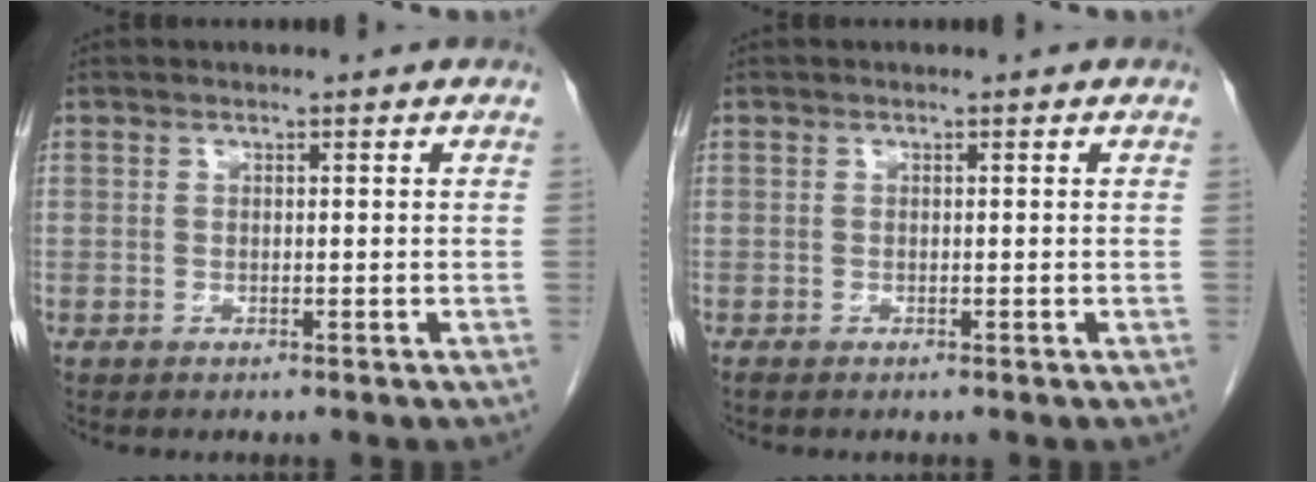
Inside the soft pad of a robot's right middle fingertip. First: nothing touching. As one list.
[{"total": 0.0}]